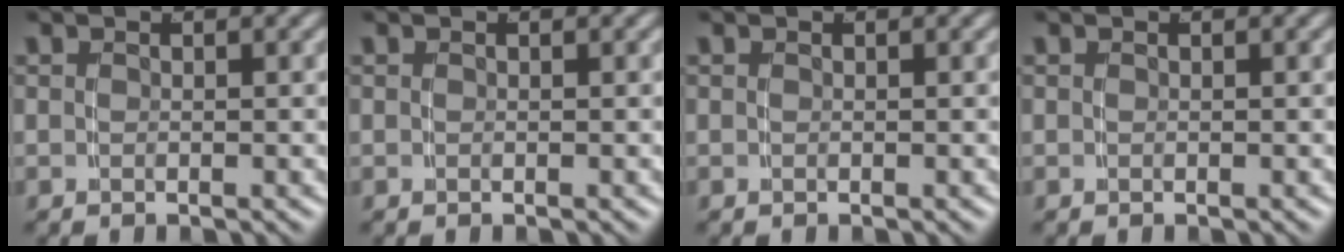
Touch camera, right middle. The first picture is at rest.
{"total": 0.0}
{"total": 0.0}
{"total": 0.0}